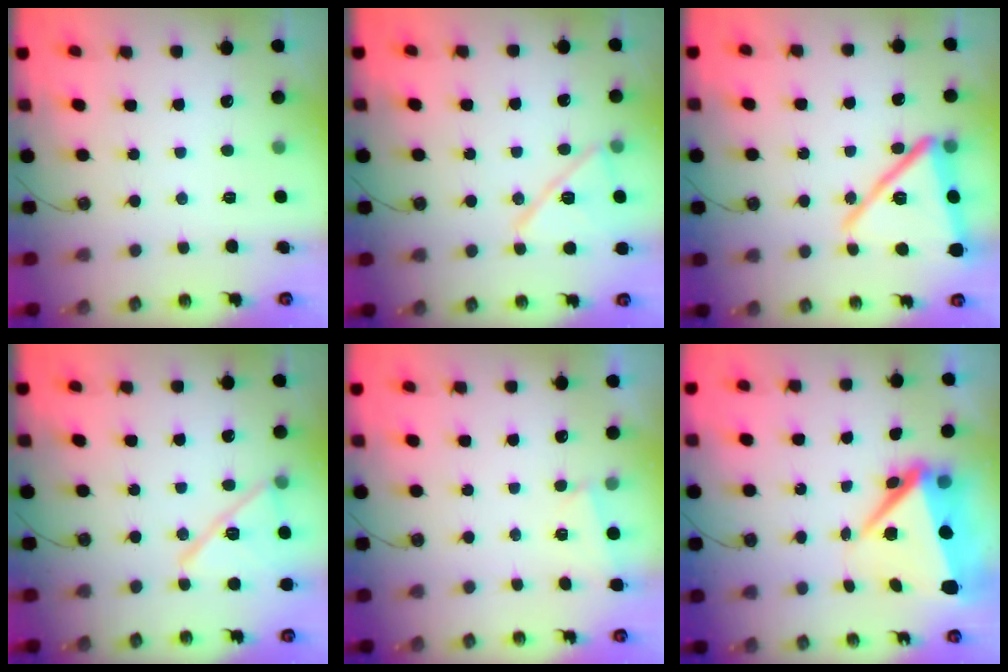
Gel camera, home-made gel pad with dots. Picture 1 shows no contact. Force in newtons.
{"total": 14.2, "press": 14.2, "slide": 0.3}
{"total": 20.2, "press": 19.7, "slide": 4.7}
{"total": 16.1, "press": 13.2, "slide": 9.3}
{"total": 2.6, "press": 1.3, "slide": 2.2}
{"total": 10.2, "press": 8.8, "slide": 5.2}